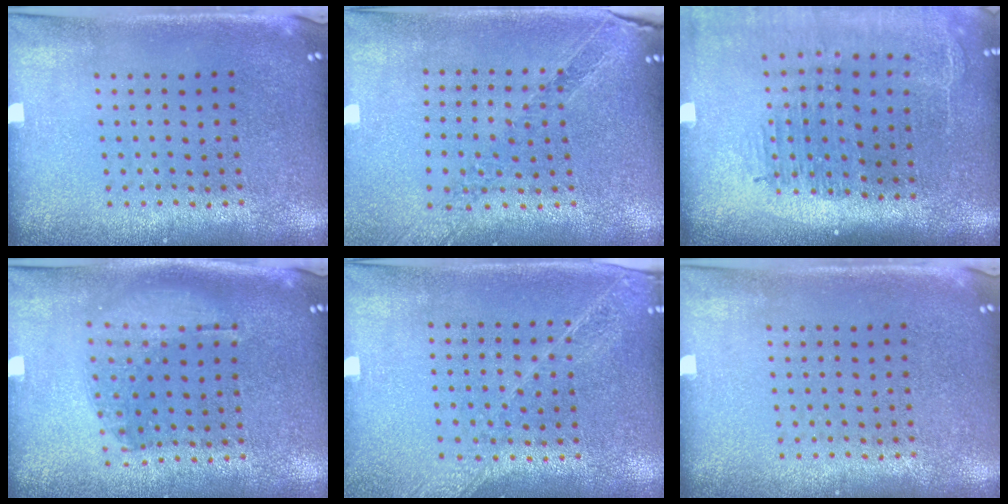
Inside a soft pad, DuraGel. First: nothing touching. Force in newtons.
{"total": 1.0, "press": 1.0, "slide": 0.1}
{"total": 2.4, "press": 1.9, "slide": 1.4}
{"total": 1.0, "press": 0.9, "slide": 0.4}
{"total": 1.5, "press": 1.4, "slide": 0.5}
{"total": 0.0}